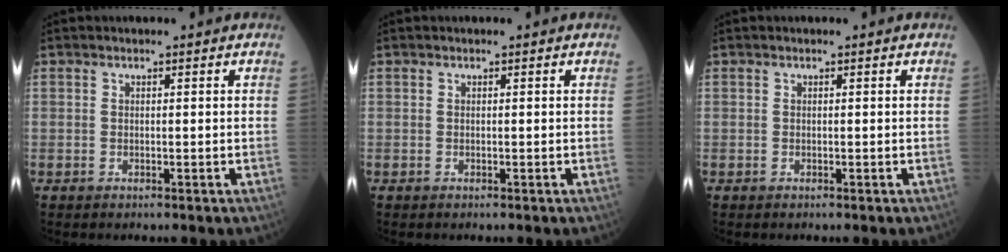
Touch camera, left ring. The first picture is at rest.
{"total": 0.0}
{"total": 0.0}